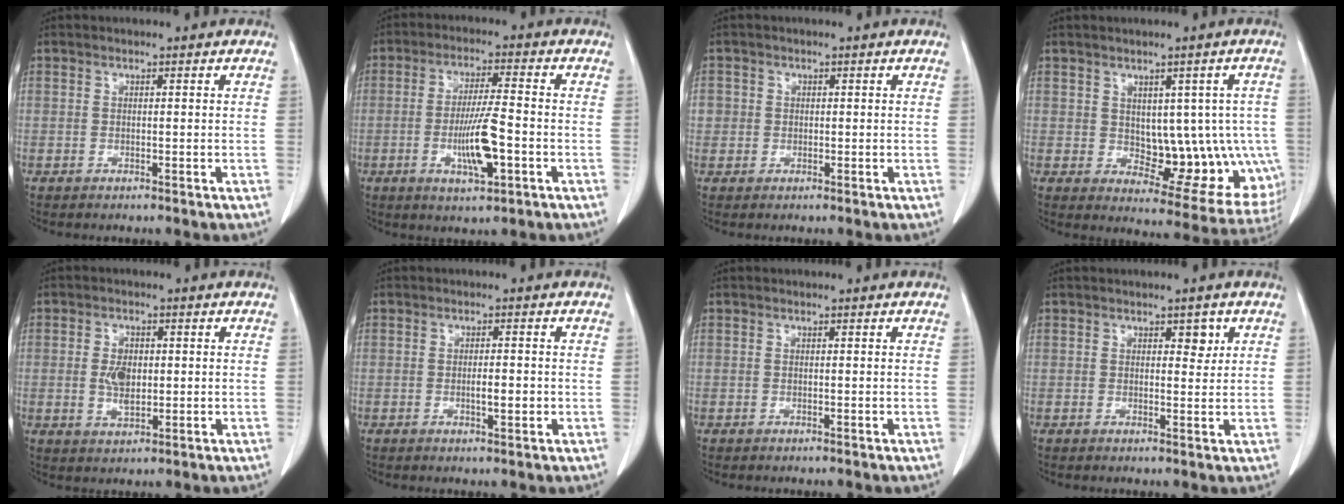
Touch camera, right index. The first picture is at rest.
{"total": 8.2, "force": [-2.4, 0.9, 7.8], "torque": [-0.143, -0.005, -0.043]}
{"total": 1.7, "force": [0.1, 1.7, 0.3], "torque": [0.003, 0.004, 0.001]}
{"total": 12.2, "force": [-0.6, 6.9, 10.0], "torque": [-0.096, 0.013, 0.011]}
{"total": 4.4, "force": [0.1, 2.5, 3.7], "torque": [-0.071, 0.001, 0.007]}
{"total": 2.4, "force": [-0.5, 0.4, 2.3], "torque": [-0.042, -0.001, -0.006]}
{"total": 0.0}
{"total": 2.1, "force": [1.0, 1.2, 1.5], "torque": [-0.012, -0.002, 0.014]}